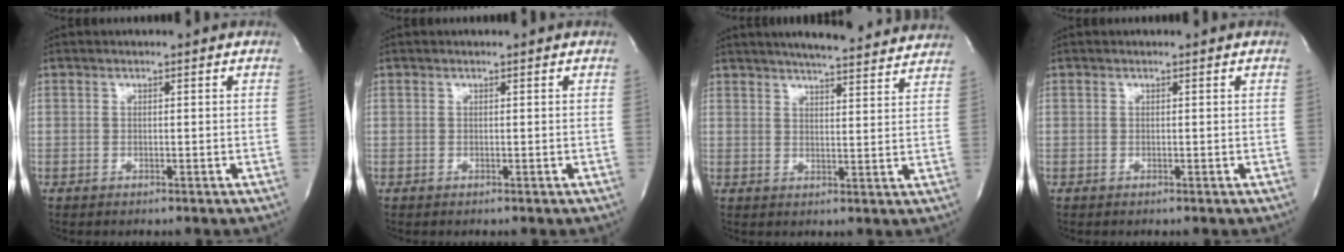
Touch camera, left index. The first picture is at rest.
{"total": 0.0}
{"total": 16.3, "force": [14.8, 2.2, 6.5], "torque": [-0.092, 0.014, 0.186]}
{"total": 0.0}